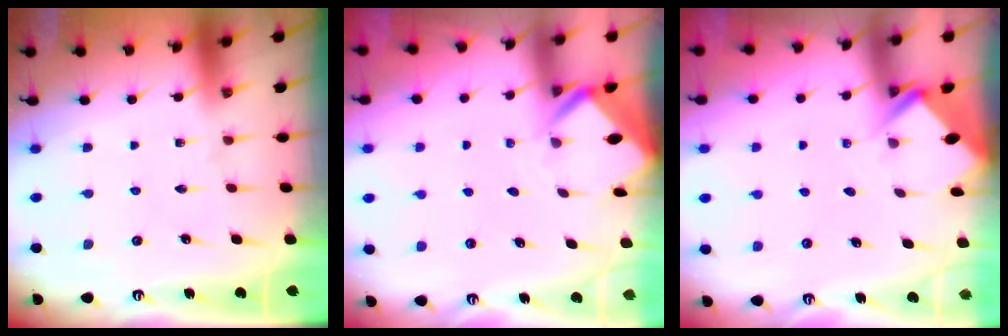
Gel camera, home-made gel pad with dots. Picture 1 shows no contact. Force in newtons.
{"total": 2.6, "press": 2.6, "slide": 0.2}
{"total": 2.7, "press": 2.7, "slide": 0.2}